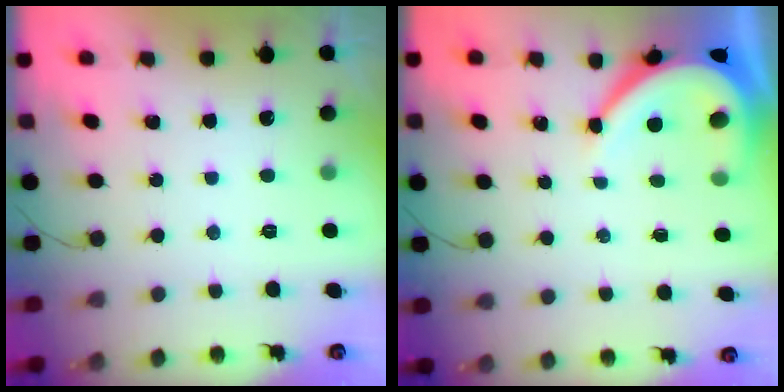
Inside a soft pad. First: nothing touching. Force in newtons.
{"total": 9.3, "press": 9.2, "slide": 1.2}